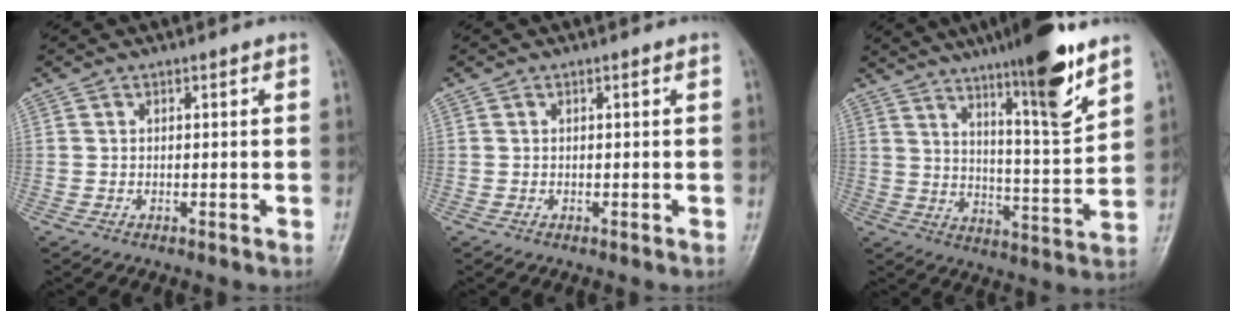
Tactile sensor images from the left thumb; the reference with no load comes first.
{"total": 0.0}
{"total": 16.1, "force": [10.5, 1.9, 12.1], "torque": [-0.171, -0.065, 0.167]}